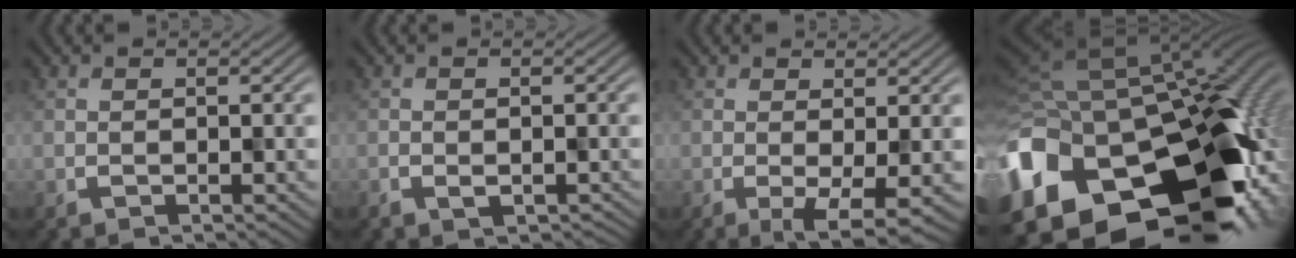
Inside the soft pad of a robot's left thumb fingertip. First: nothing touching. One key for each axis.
{"total": 1.1, "fx": -0.7, "fy": 0.7, "fz": 0.5, "tx": -0.014, "ty": -0.007, "tz": 0.001}
{"total": 5.4, "fx": -1.8, "fy": 1.4, "fz": 4.9, "tx": -0.071, "ty": -0.012, "tz": -0.006}
{"total": 18.9, "fx": -6.7, "fy": 13.2, "fz": 11.7, "tx": -0.265, "ty": -0.052, "tz": -0.070}